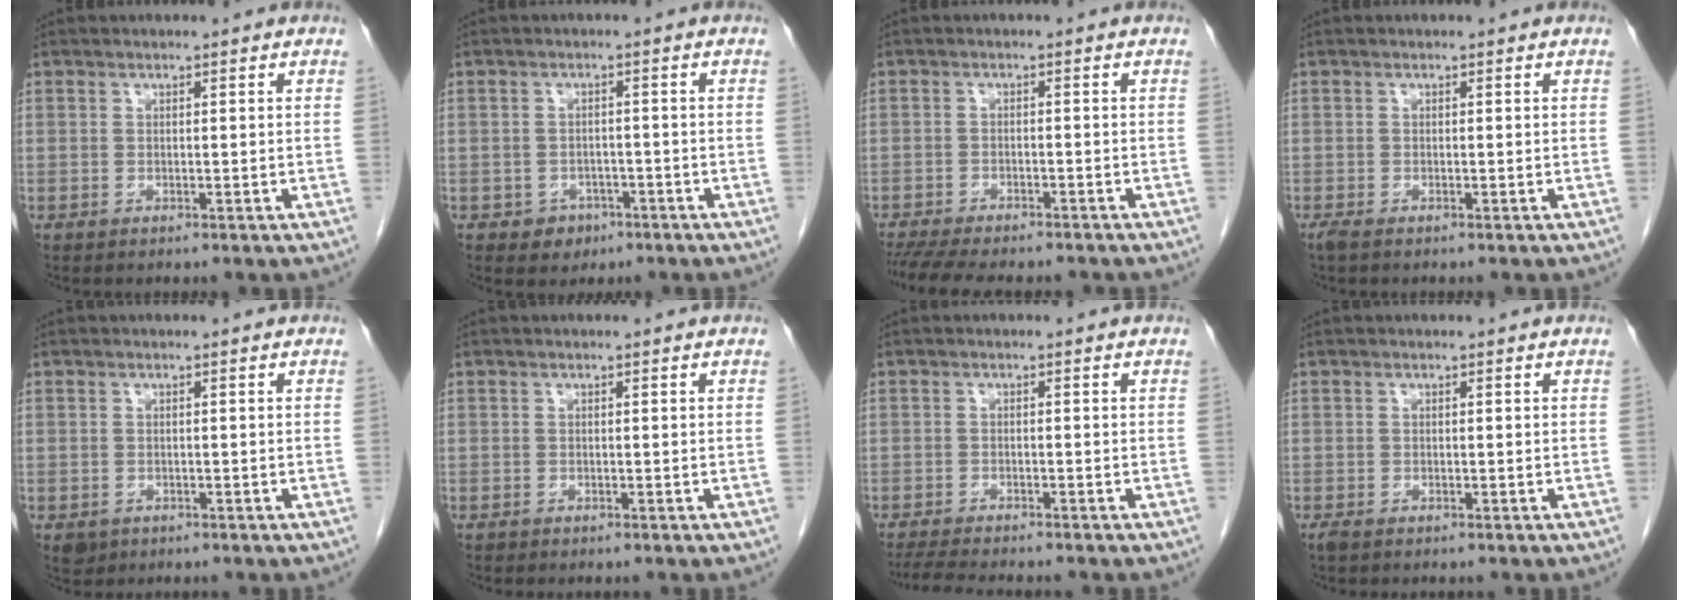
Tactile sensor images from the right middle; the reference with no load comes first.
{"total": 3.1, "force": [-1.7, 2.5, 0.7], "torque": [-0.004, 0.011, -0.015]}
{"total": 12.5, "force": [-10.8, 3.0, 5.5], "torque": [-0.095, -0.011, -0.149]}
{"total": 1.1, "force": [-0.9, 0.2, 0.7], "torque": [-0.019, -0.005, -0.017]}
{"total": 1.7, "force": [-0.8, 1.4, 0.5], "torque": [-0.010, 0.001, -0.005]}
{"total": 0.0}
{"total": 6.6, "force": [-5.9, 0.5, 3.0], "torque": [-0.045, -0.016, -0.094]}
{"total": 1.1, "force": [-0.8, 0.5, 0.6], "torque": [-0.019, -0.004, -0.012]}